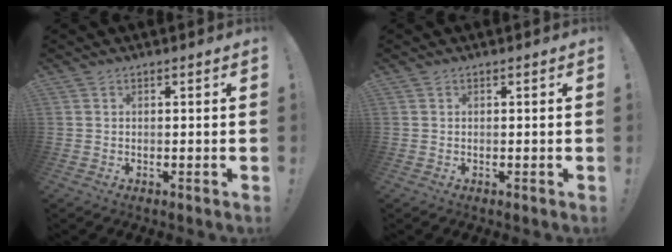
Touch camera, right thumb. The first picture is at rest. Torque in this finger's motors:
{"motor_torque": [-0.17, 0.03, 0.10, 0.01, 0.00]}